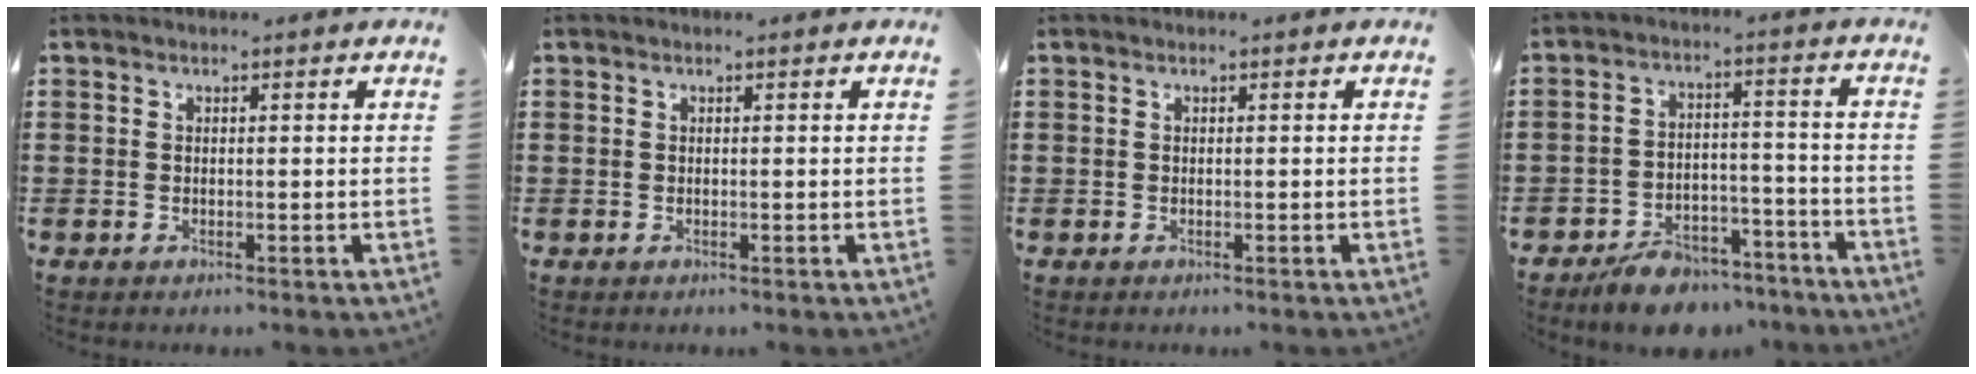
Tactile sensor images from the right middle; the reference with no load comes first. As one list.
[{"total": 0.0}, {"total": 0.0}, {"total": 7.2, "force": [-6.7, 2.1, 1.6], "torque": [-0.015, 0.027, -0.125]}]